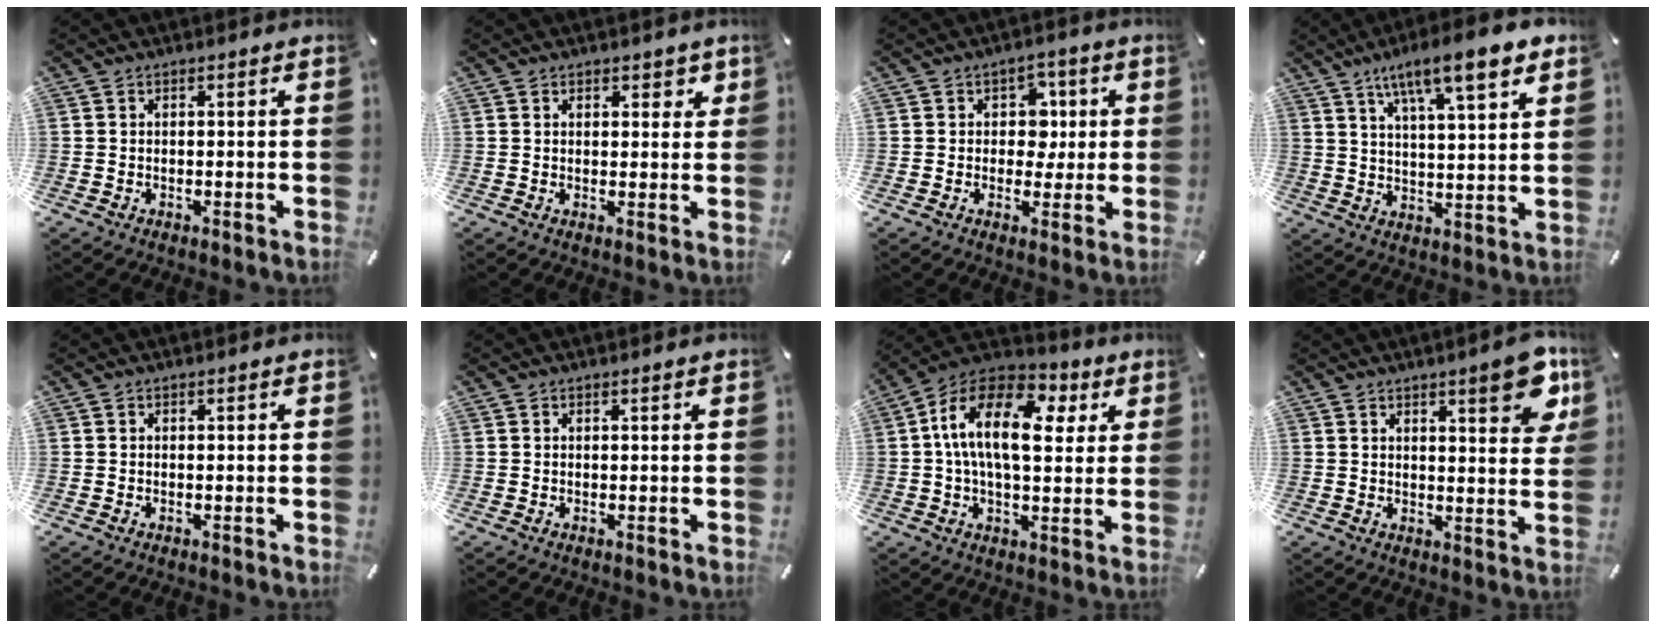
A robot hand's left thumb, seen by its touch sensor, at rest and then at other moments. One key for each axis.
{"total": 2.8, "fx": 1.5, "fy": 1.8, "fz": 1.4, "tx": -0.006, "ty": -0.002, "tz": 0.021}
{"total": 6.5, "fx": 0.9, "fy": 5.6, "fz": 3.2, "tx": -0.036, "ty": 0.002, "tz": 0.010}
{"total": 12.2, "fx": 8.6, "fy": 2.4, "fz": 8.3, "tx": -0.140, "ty": -0.040, "tz": 0.143}
{"total": 0.0}
{"total": 0.0}
{"total": 17.0, "fx": 4.2, "fy": 9.4, "fz": 13.6, "tx": -0.255, "ty": -0.005, "tz": 0.066}
{"total": 10.3, "fx": 6.0, "fy": 3.5, "fz": 7.6, "tx": -0.082, "ty": -0.038, "tz": 0.095}